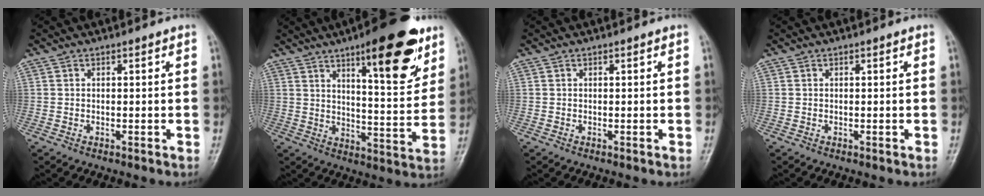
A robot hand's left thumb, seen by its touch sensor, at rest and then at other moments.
{"total": 17.7, "force": [10.2, 5.2, 13.4], "torque": [-0.152, -0.054, 0.149]}
{"total": 0.0}
{"total": 0.0}